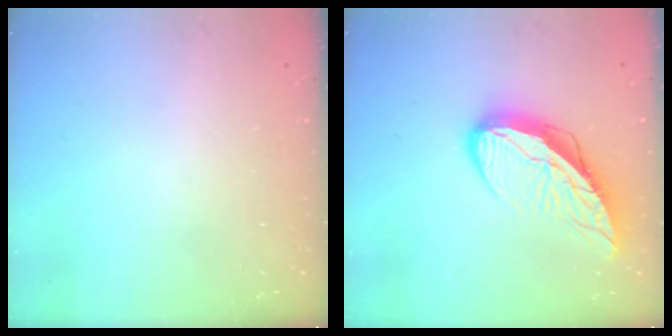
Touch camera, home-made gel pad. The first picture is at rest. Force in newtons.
{"total": 13.0, "press": 13.0, "slide": 1.2}